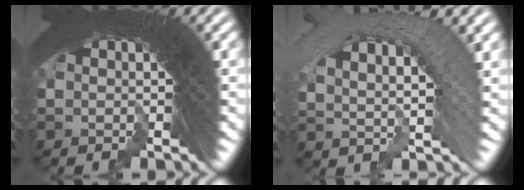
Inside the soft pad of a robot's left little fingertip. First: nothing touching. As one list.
[{"total": 5.2, "force": [-1.2, 4.3, 2.6], "torque": [-0.031, 0.015, -0.034]}]